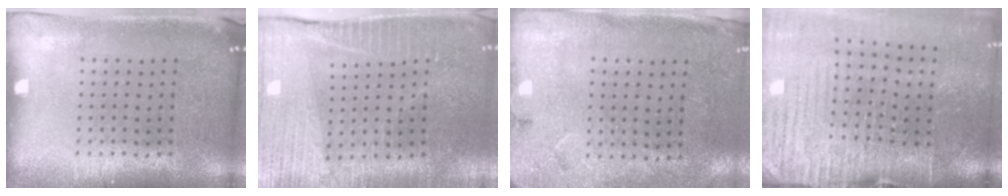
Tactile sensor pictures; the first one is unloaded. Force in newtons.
{"total": 3.5, "press": 3.4, "slide": 0.6}
{"total": 2.7, "press": 2.2, "slide": 1.6}
{"total": 4.2, "press": 3.8, "slide": 1.9}